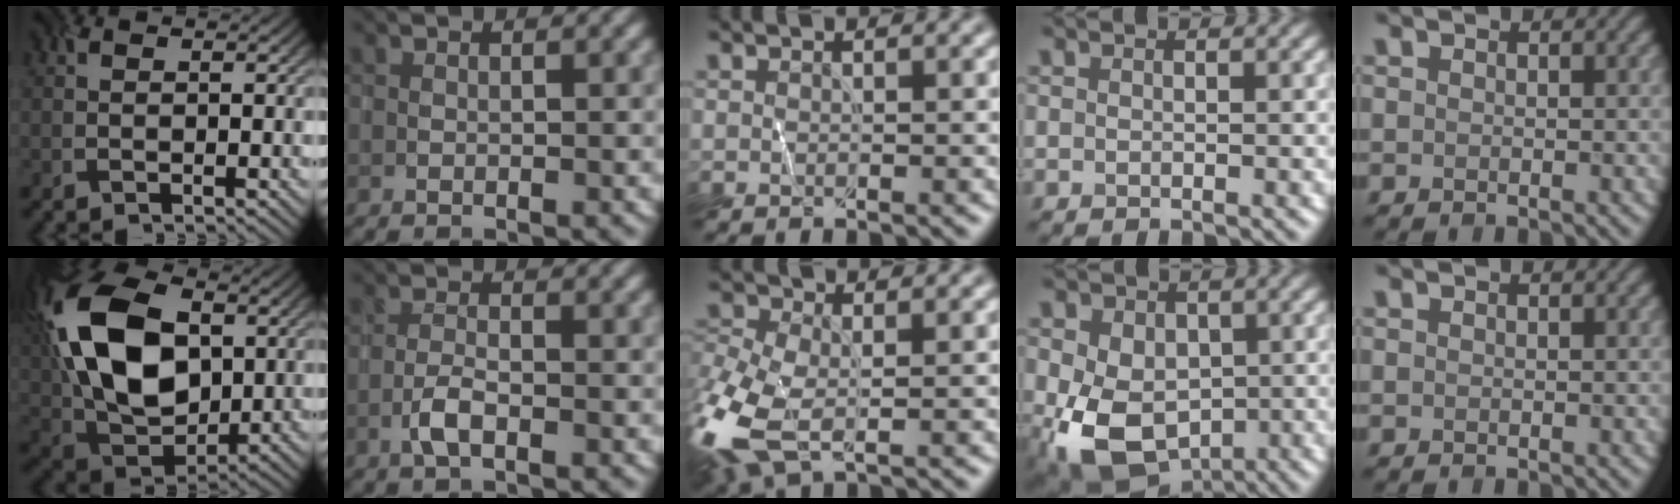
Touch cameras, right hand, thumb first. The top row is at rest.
{"thumb": {"total": 17.0, "force": [3.2, 11.0, 12.5], "torque": [-0.279, 0.009, 0.059]}, "index": {"total": 2.1, "force": [-1.0, 0.7, 1.7], "torque": [-0.035, 0.003, -0.024]}, "middle": {"total": 8.8, "force": [-2.9, 5.1, 6.6], "torque": [-0.183, -0.016, -0.064]}, "ring": {"total": 10.7, "force": [-2.4, 7.6, 7.0], "torque": [-0.145, -0.034, -0.032]}}